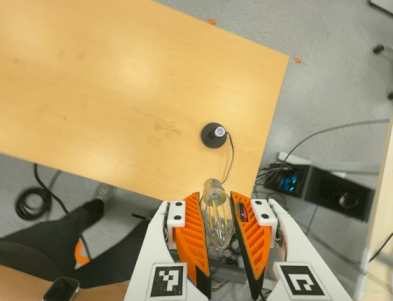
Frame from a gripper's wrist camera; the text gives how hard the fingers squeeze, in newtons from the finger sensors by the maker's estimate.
{"total": 13.0, "left": 14.3, "right": 11.7}